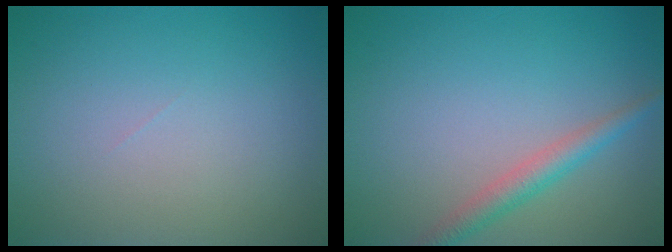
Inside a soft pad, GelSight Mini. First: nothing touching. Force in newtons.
{"total": 2.4, "press": 2.4, "slide": 0.1}